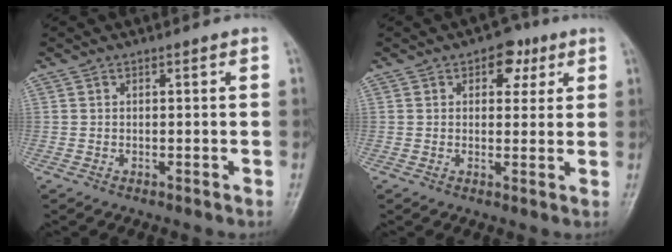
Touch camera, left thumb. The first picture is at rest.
{"total": 5.0, "force": [2.3, 3.4, 2.8], "torque": [-0.004, -0.003, 0.025]}